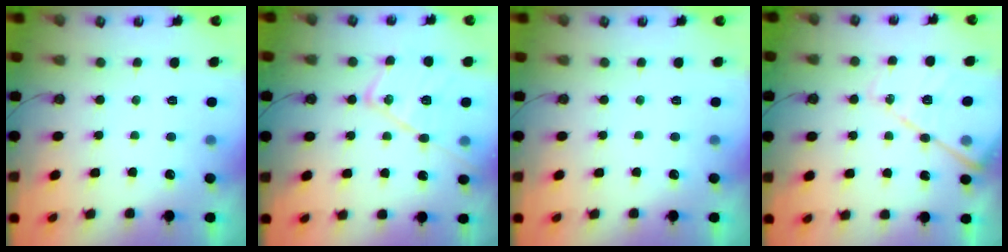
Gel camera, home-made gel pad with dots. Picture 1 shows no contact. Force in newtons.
{"total": 16.5, "press": 16.5, "slide": 1.6}
{"total": 0.0}
{"total": 14.0, "press": 13.9, "slide": 1.4}